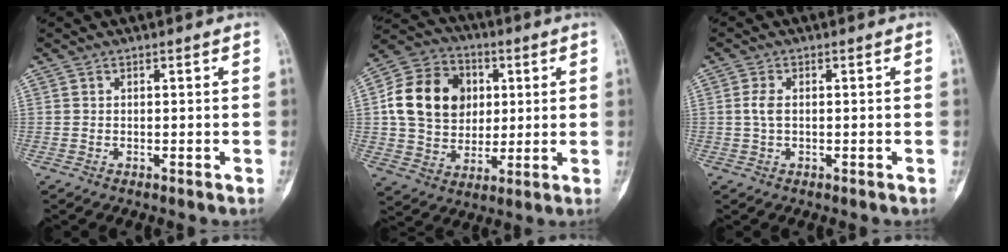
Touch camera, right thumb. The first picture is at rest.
{"total": 17.6, "force": [2.7, 15.0, 8.9], "torque": [-0.138, 0.014, 0.052]}
{"total": 2.4, "force": [0.0, 1.4, 2.0], "torque": [-0.047, 0.005, -0.002]}